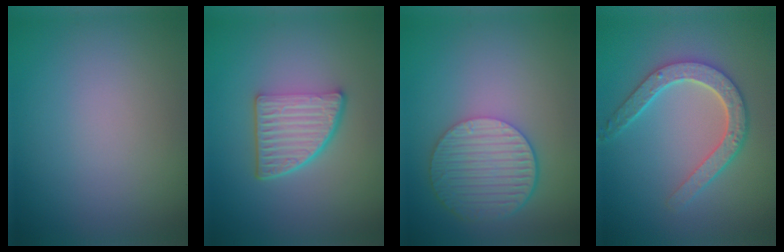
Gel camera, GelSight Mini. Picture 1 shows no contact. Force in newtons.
{"total": 5.3, "press": 3.7, "slide": 3.7}
{"total": 6.2, "press": 4.6, "slide": 4.2}
{"total": 4.7, "press": 3.8, "slide": 2.8}